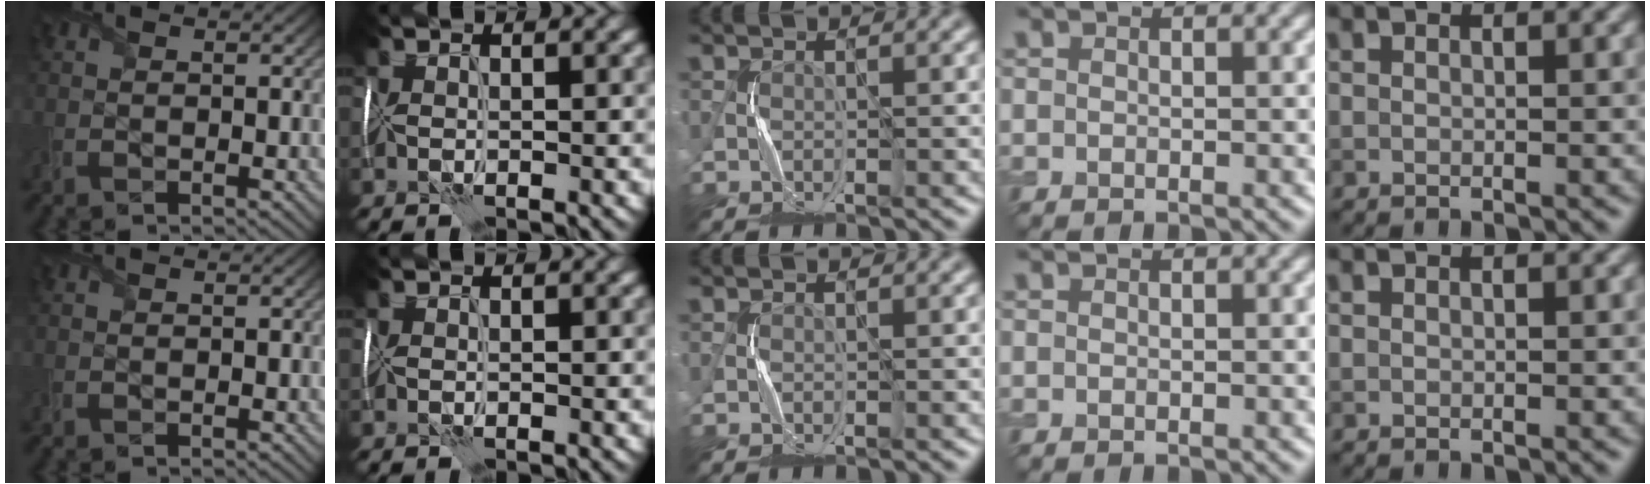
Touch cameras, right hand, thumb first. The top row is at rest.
{}